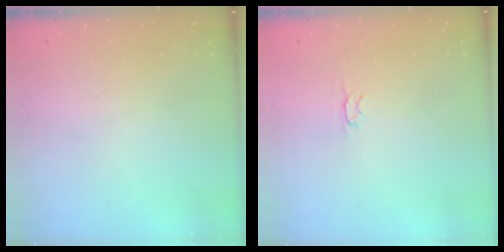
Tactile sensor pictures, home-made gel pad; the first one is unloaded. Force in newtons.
{"total": 2.4, "press": 2.3, "slide": 0.5}